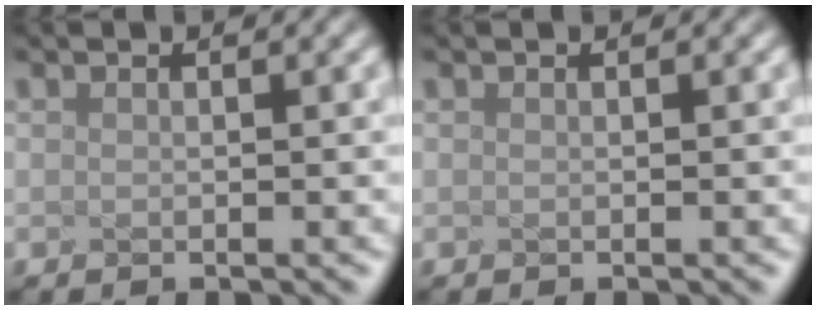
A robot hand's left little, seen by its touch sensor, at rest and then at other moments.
{"total": 0.0}